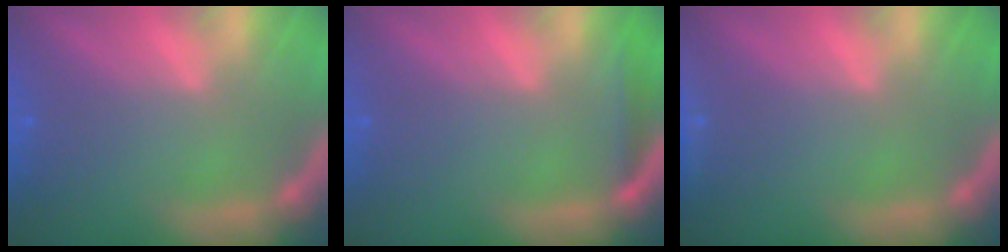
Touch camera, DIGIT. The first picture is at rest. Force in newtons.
{"total": 1.4}
{"total": 1.9}